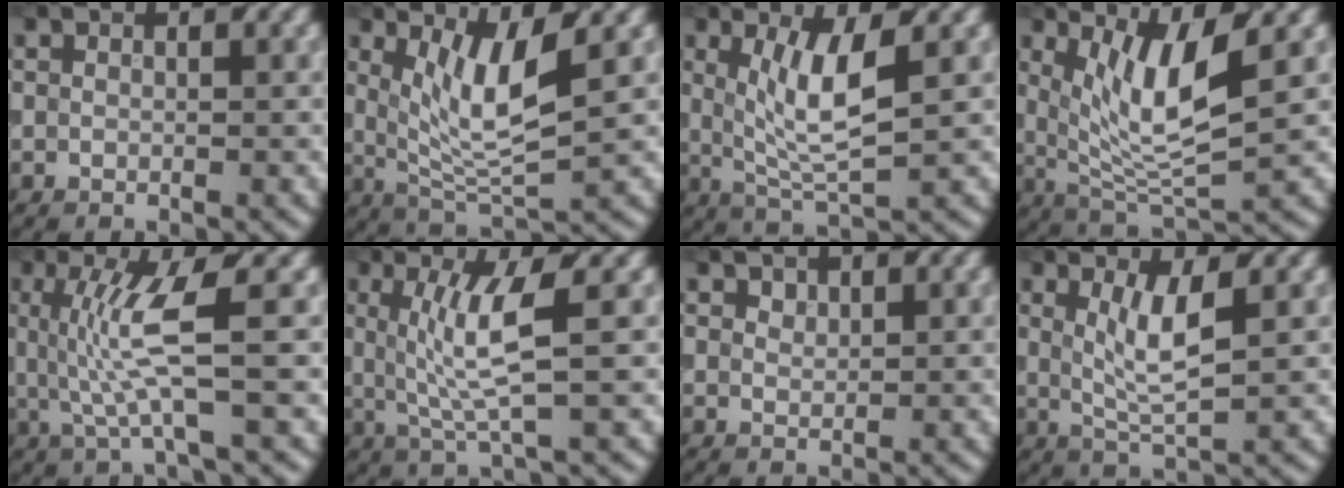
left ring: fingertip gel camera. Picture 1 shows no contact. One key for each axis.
{"total": 5.5, "fx": 1.4, "fy": 1.1, "fz": 5.2, "tx": -0.103, "ty": -0.007, "tz": 0.040}
{"total": 5.0, "fx": 0.8, "fy": 1.1, "fz": 4.8, "tx": -0.098, "ty": -0.001, "tz": 0.027}
{"total": 6.4, "fx": 1.7, "fy": 1.5, "fz": 6.0, "tx": -0.118, "ty": -0.010, "tz": 0.044}
{"total": 4.5, "fx": 0.0, "fy": 0.0, "fz": 4.5, "tx": -0.101, "ty": 0.003, "tz": 0.013}
{"total": 4.6, "fx": 0.4, "fy": 0.3, "fz": 4.6, "tx": -0.102, "ty": 0.003, "tz": 0.019}
{"total": 1.3, "fx": 1.0, "fy": 0.6, "fz": 0.4, "tx": -0.013, "ty": 0.001, "tz": 0.020}
{"total": 3.6, "fx": 0.6, "fy": 0.6, "fz": 3.5, "tx": -0.078, "ty": 0.001, "tz": 0.021}